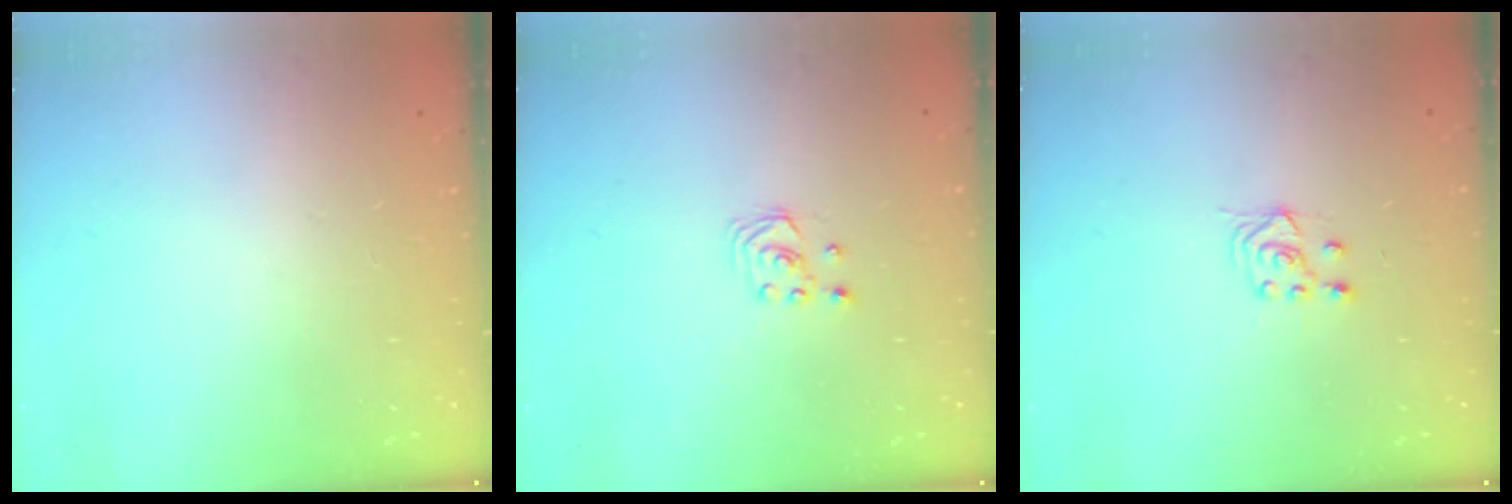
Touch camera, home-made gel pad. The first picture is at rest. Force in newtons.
{"total": 1.9, "press": 1.9, "slide": 0.2}
{"total": 3.7, "press": 3.6, "slide": 1.0}